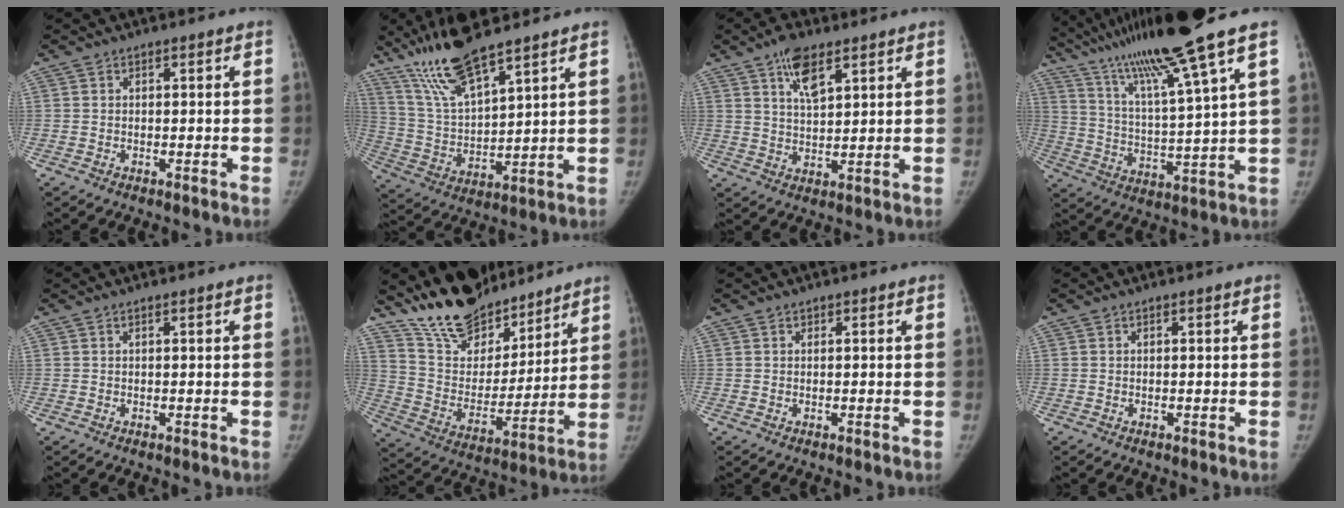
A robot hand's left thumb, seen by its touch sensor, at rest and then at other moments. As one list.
[{"total": 14.0, "force": [10.8, 2.3, 8.7], "torque": [-0.169, -0.047, 0.221]}, {"total": 7.2, "force": [4.2, 2.9, 5.0], "torque": [-0.077, -0.020, 0.074]}, {"total": 18.9, "force": [13.4, -1.2, 13.2], "torque": [-0.222, -0.052, 0.239]}, {"total": 0.0}, {"total": 18.7, "force": [15.9, 7.5, 6.4], "torque": [-0.068, -0.097, 0.286]}, {"total": 0.0}, {"total": 0.0}]